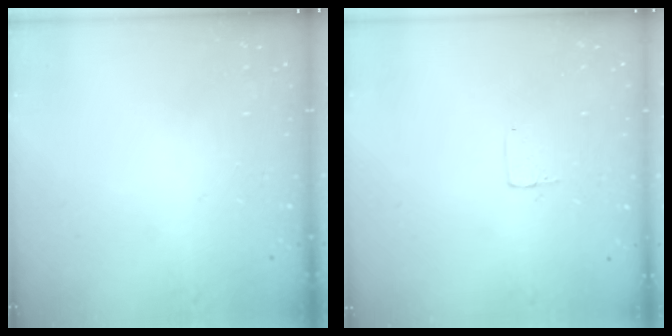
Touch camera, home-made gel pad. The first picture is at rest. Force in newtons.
{"total": 3.5, "press": 3.5, "slide": 0.2}